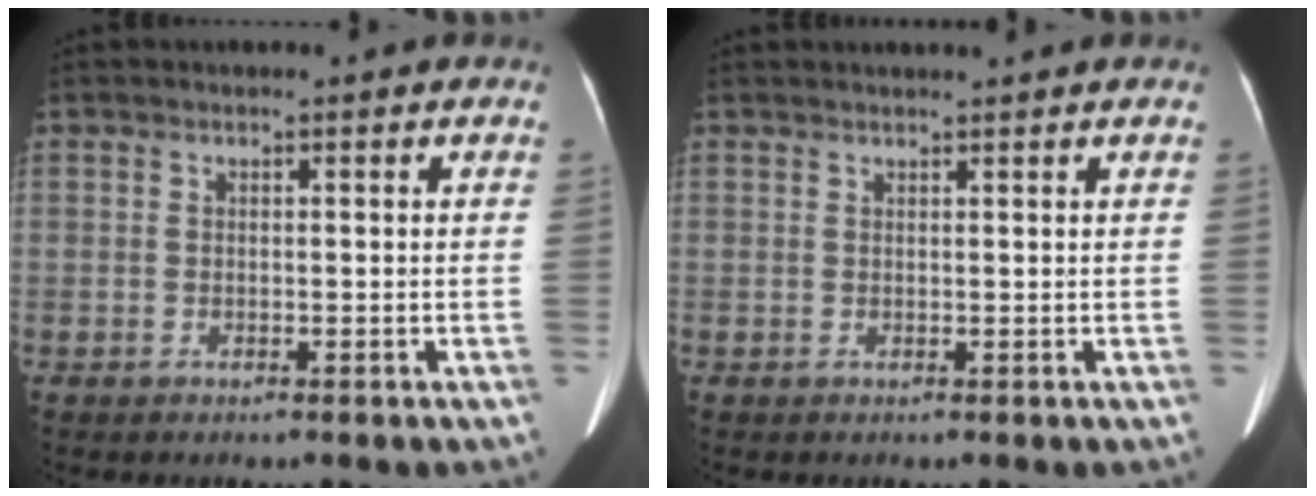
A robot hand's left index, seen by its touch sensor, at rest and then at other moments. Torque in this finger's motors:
{"motor_torque": [0.88, -1.26, 0.07, 0.07]}